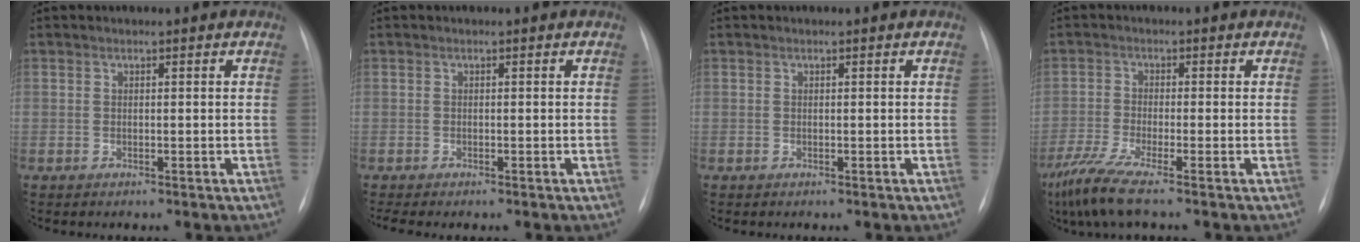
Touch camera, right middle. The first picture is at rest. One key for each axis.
{"total": 1.3, "fx": -1.0, "fy": 0.0, "fz": 0.7, "tx": -0.010, "ty": -0.005, "tz": -0.012}
{"total": 0.0}
{"total": 6.2, "fx": -4.4, "fy": -0.4, "fz": 4.3, "tx": -0.094, "ty": -0.025, "tz": -0.091}